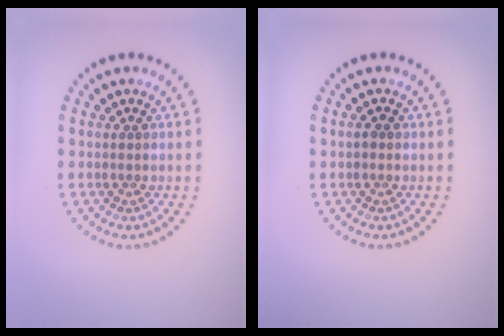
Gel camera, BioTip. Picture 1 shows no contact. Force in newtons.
{"total": 0.8, "press": 0.8, "slide": 0.1}